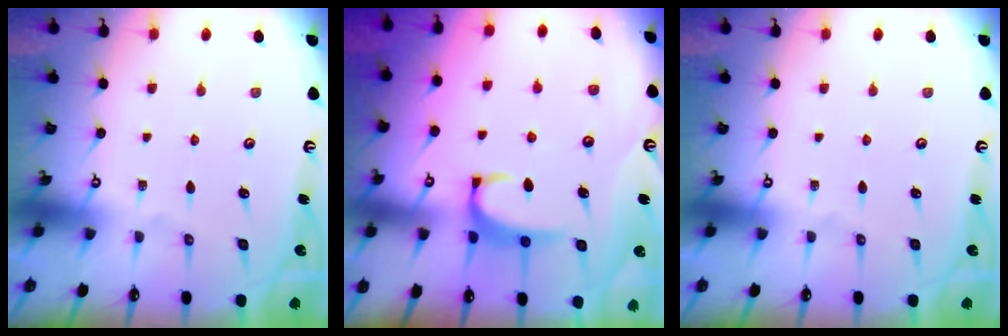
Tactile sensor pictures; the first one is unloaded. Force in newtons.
{"total": 2.2, "press": 2.1, "slide": 0.7}
{"total": 0.0}